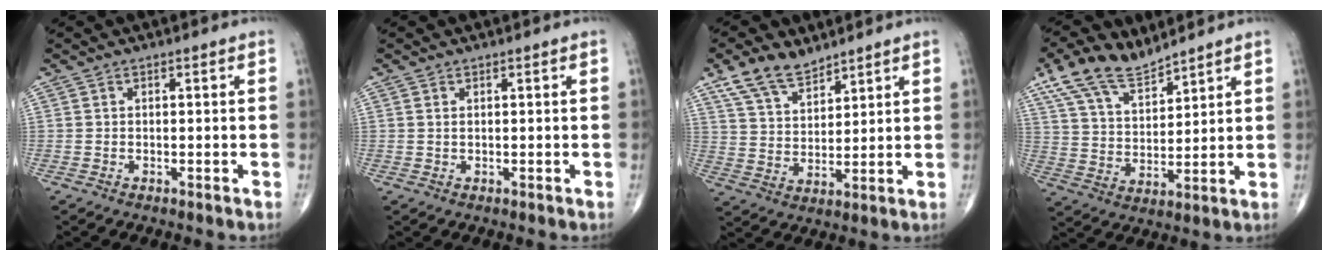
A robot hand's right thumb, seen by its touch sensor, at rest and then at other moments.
{"total": 0.6, "force": [0.3, 0.3, 0.5], "torque": [-0.011, 0.003, 0.007]}
{"total": 9.1, "force": [6.6, 4.4, 4.3], "torque": [-0.063, -0.031, 0.134]}
{"total": 11.3, "force": [8.5, 4.6, 5.8], "torque": [-0.099, -0.032, 0.174]}